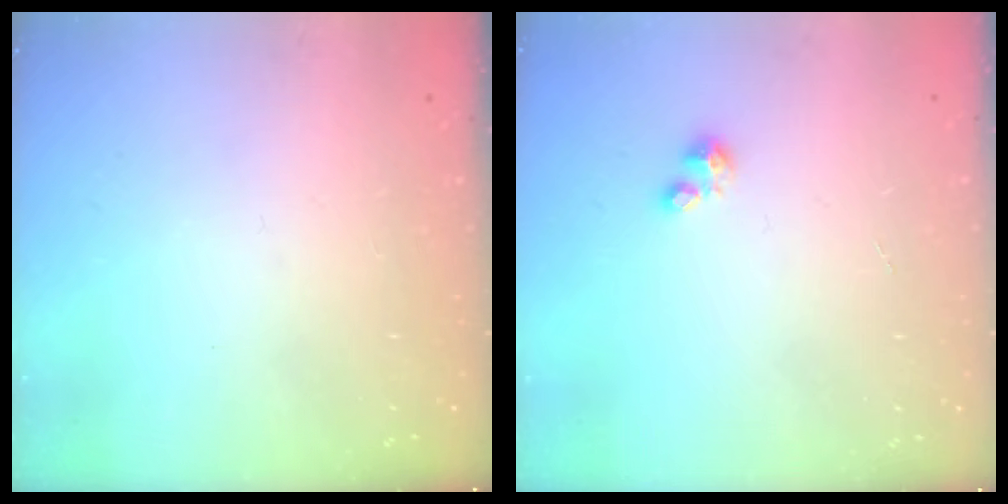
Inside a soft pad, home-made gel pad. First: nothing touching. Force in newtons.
{"total": 0.9, "press": 0.9, "slide": 0.1}